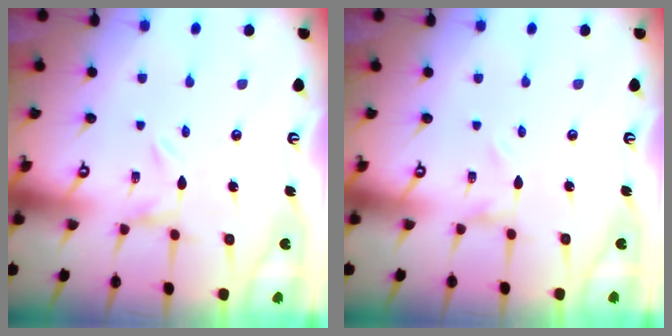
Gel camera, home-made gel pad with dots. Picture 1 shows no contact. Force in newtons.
{"total": 0.0}